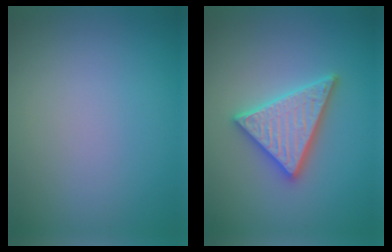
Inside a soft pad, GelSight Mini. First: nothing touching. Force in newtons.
{"total": 4.9, "press": 4.9, "slide": 0.7}